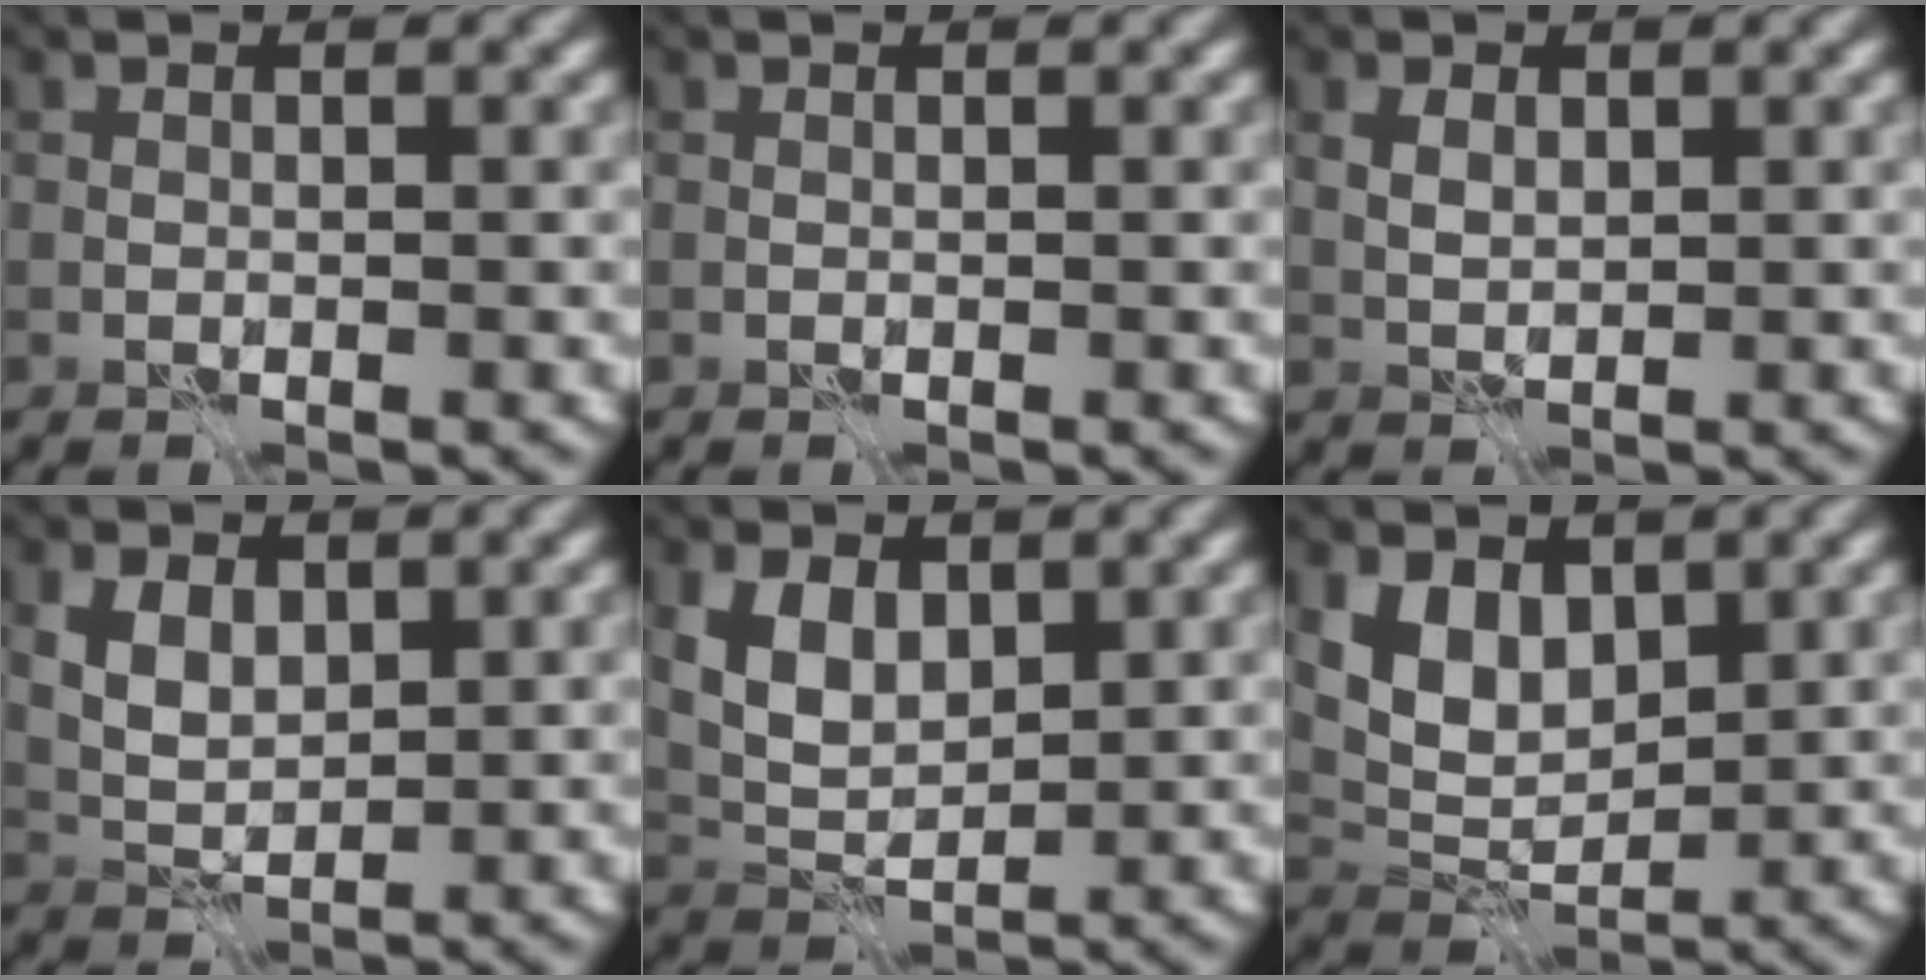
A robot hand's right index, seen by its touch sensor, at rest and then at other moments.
{"total": 0.0}
{"total": 1.8, "force": [0.6, 1.1, 1.3], "torque": [-0.028, 0.001, 0.012]}
{"total": 3.3, "force": [1.1, 2.0, 2.3], "torque": [-0.050, 0.000, 0.022]}
{"total": 4.3, "force": [1.6, 2.6, 3.0], "torque": [-0.068, 0.000, 0.031]}
{"total": 4.4, "force": [2.1, 2.8, 2.7], "torque": [-0.057, -0.010, 0.039]}